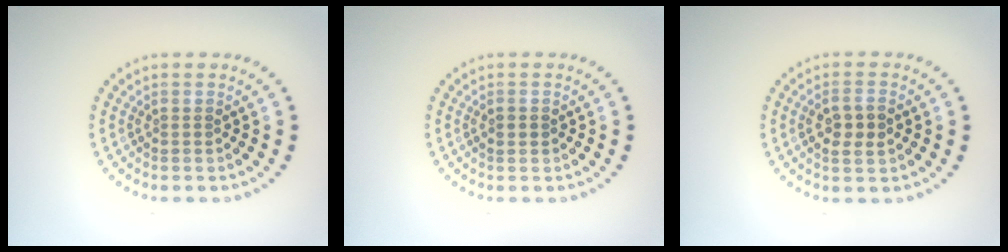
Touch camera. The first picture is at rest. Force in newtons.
{"total": 1.1, "press": 1.1, "slide": 0.0}
{"total": 2.6, "press": 2.6, "slide": 0.5}